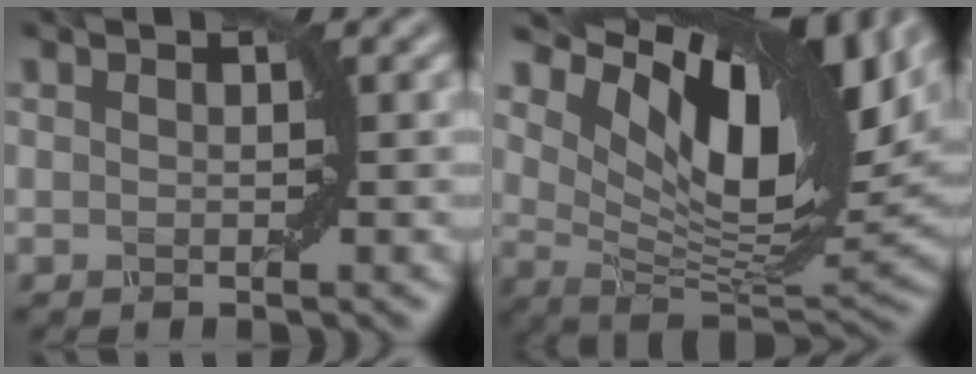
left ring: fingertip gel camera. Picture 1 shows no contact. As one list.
[{"total": 14.3, "force": [5.8, 6.5, 11.3], "torque": [-0.184, 0.010, 0.104]}]